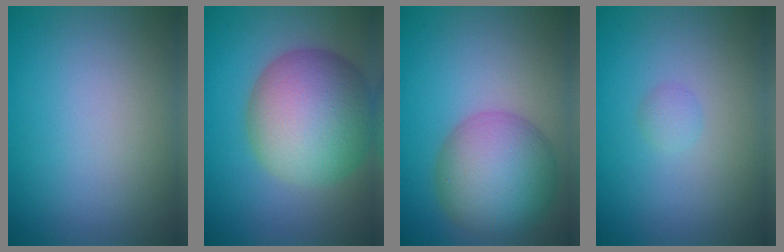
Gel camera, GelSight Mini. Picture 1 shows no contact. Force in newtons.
{"total": 11.3, "press": 11.3, "slide": 0.4}
{"total": 8.1, "press": 8.1, "slide": 0.3}
{"total": 0.8, "press": 0.8, "slide": 0.1}